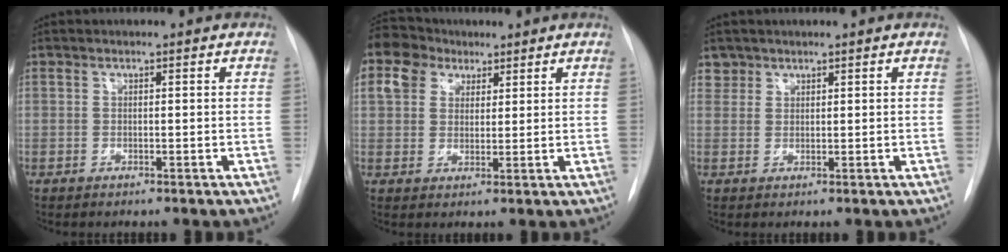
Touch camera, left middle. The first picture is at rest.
{"total": 14.0, "force": [8.0, 10.4, 5.0], "torque": [-0.150, 0.061, 0.155]}
{"total": 1.7, "force": [1.3, 1.1, -0.4], "torque": [0.016, 0.008, 0.020]}